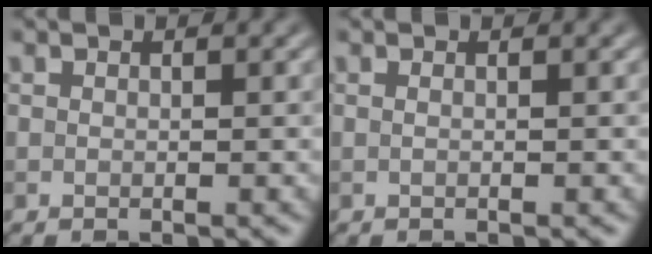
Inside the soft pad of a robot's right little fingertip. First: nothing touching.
{"total": 0.0}